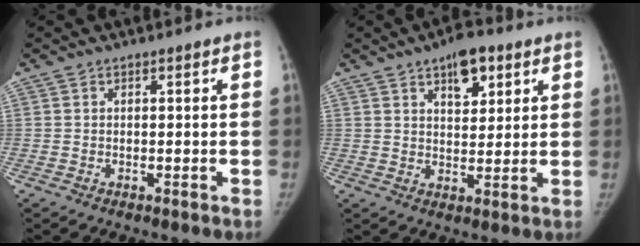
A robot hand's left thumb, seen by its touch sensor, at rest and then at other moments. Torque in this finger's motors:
{"motor_torque": [1.07, 0.56, 0.48, -0.98, 0.25]}